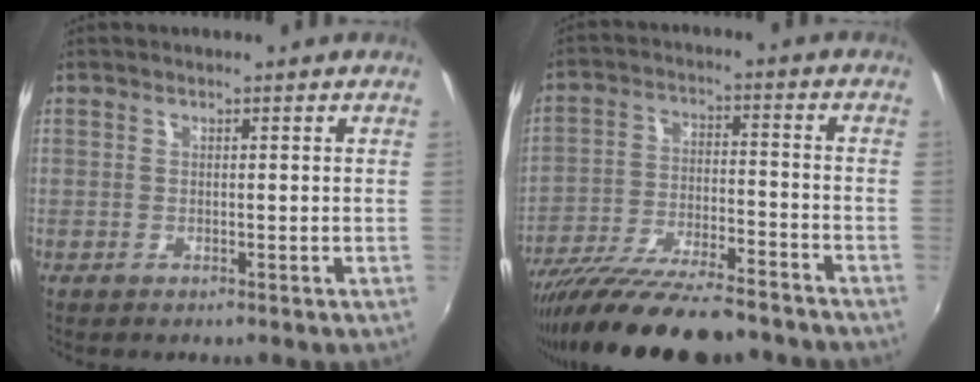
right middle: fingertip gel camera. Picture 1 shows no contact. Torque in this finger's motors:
{"motor_torque": [1.12, -1.02, 0.41, 0.21]}